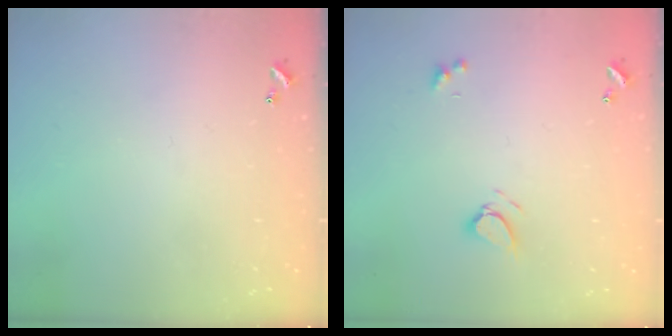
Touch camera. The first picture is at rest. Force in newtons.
{"total": 3.6, "press": 3.5, "slide": 0.5}